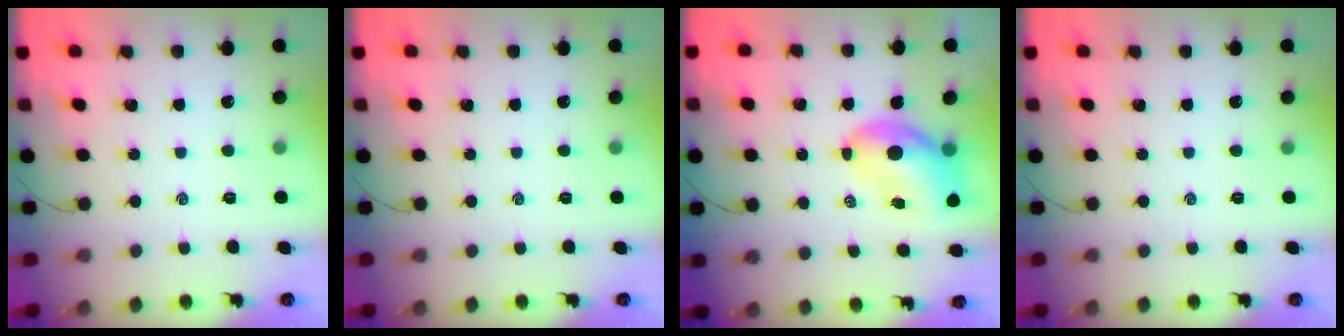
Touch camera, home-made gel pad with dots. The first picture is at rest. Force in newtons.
{"total": 0.0}
{"total": 7.4, "press": 7.1, "slide": 2.2}
{"total": 0.0}